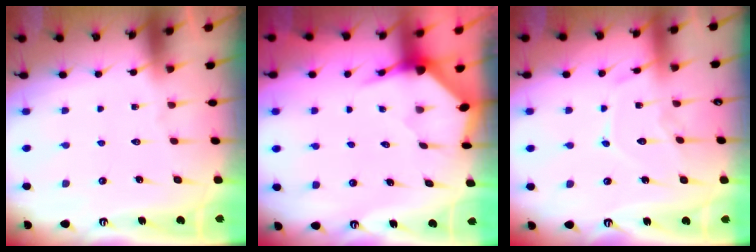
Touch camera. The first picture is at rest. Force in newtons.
{"total": 3.7, "press": 3.7, "slide": 0.4}
{"total": 9.9, "press": 9.9, "slide": 0.2}